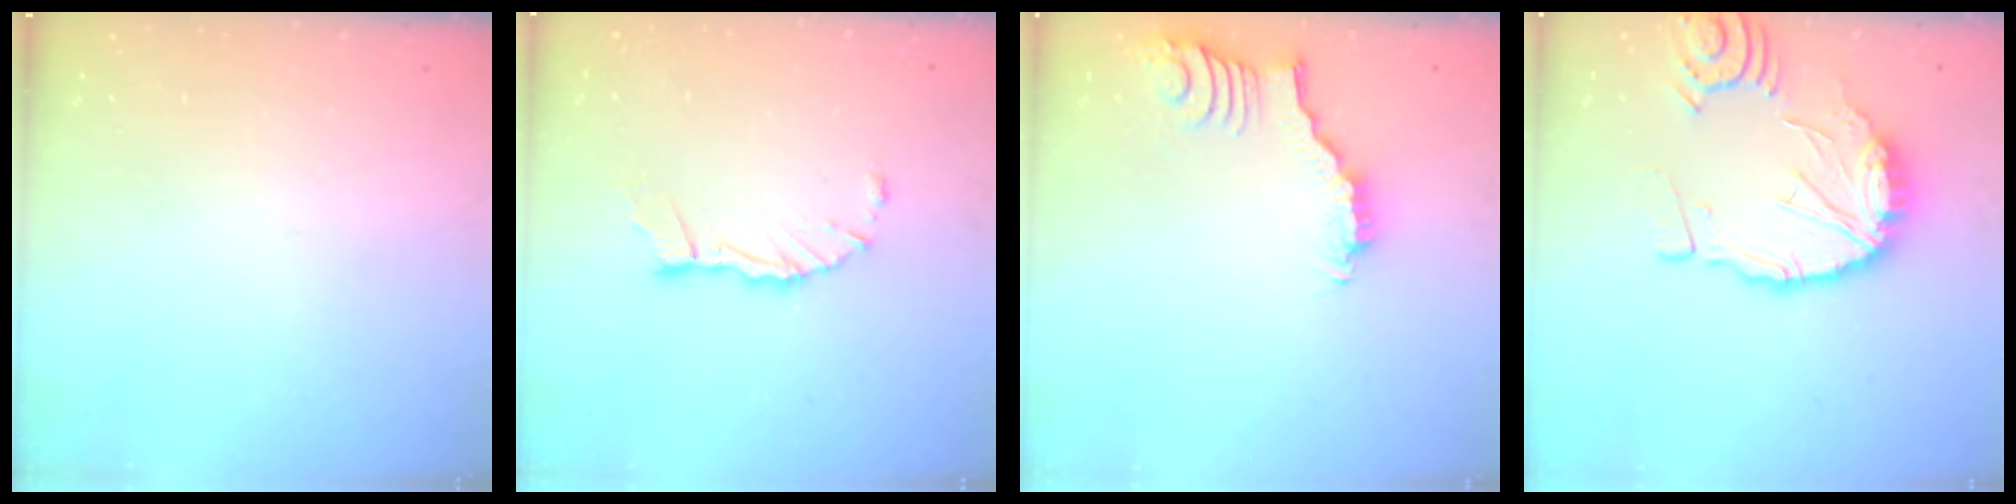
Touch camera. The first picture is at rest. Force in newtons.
{"total": 9.2, "press": 9.2, "slide": 0.6}
{"total": 3.0, "press": 3.0, "slide": 0.4}
{"total": 13.5, "press": 13.4, "slide": 1.5}